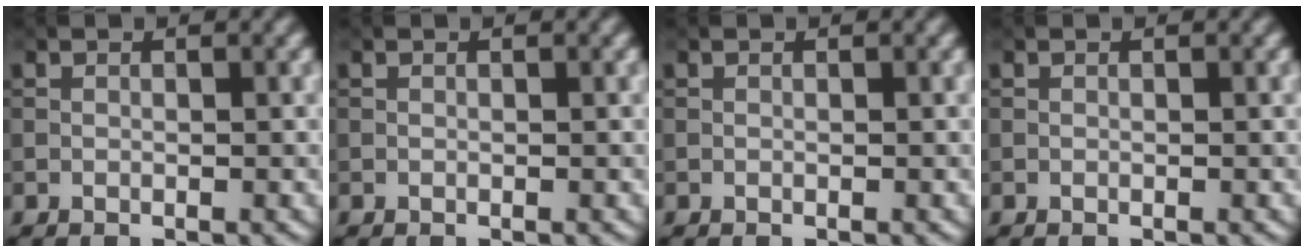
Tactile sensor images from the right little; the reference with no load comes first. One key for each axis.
{"total": 0.0}
{"total": 0.0}
{"total": 0.0}